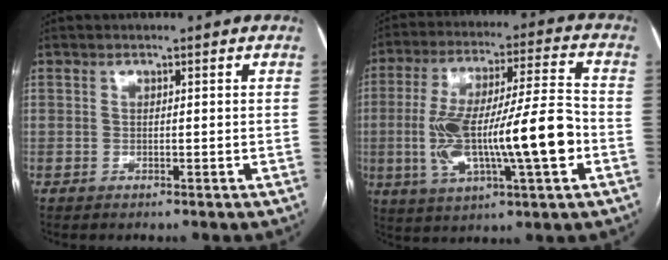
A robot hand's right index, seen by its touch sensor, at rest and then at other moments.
{"total": 18.4, "force": [-3.4, 2.7, 17.9], "torque": [-0.335, 0.012, -0.050]}